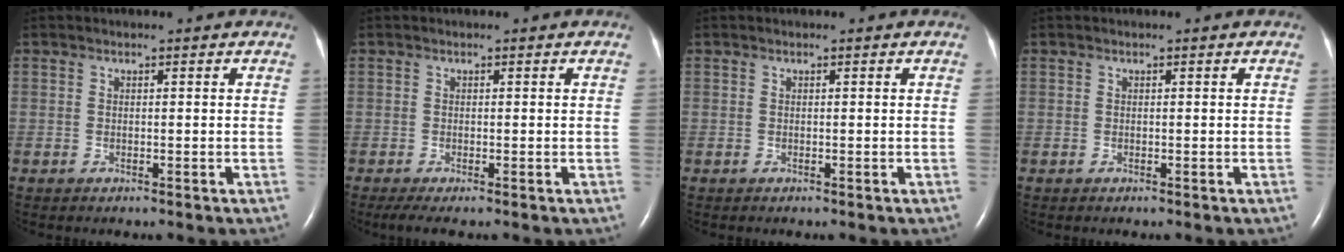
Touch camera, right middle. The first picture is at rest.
{"total": 2.0, "force": [-1.3, 0.2, 1.5], "torque": [-0.034, -0.010, -0.027]}
{"total": 0.0}
{"total": 0.0}